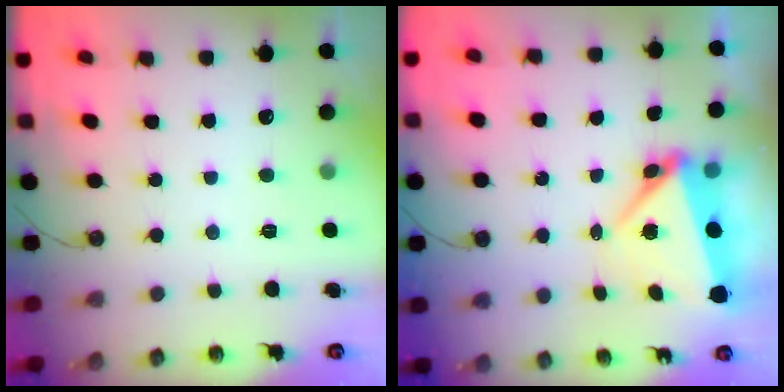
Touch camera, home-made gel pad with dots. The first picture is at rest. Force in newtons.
{"total": 7.3, "press": 7.2, "slide": 0.7}